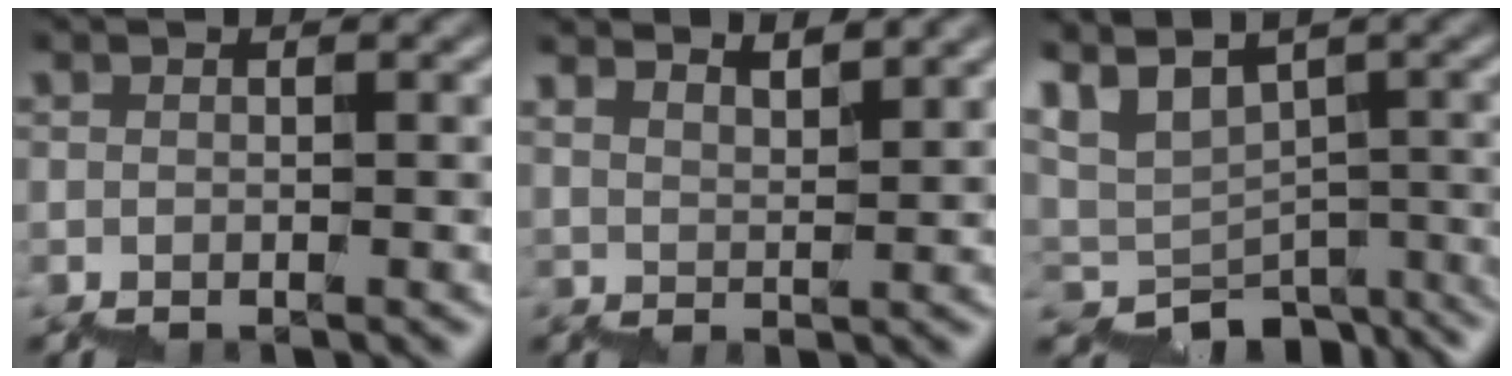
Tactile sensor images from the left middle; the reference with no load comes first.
{"total": 5.4, "force": [5.2, 0.9, 1.1], "torque": [0.002, 0.022, 0.076]}
{"total": 3.4, "force": [0.7, 2.6, 2.0], "torque": [-0.023, 0.002, 0.035]}